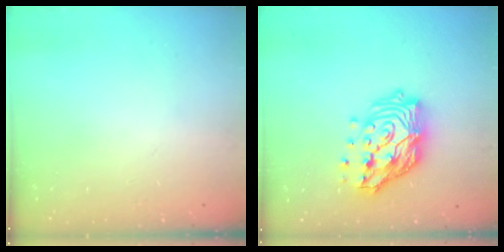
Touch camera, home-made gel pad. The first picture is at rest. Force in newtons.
{"total": 17.9, "press": 17.8, "slide": 1.7}